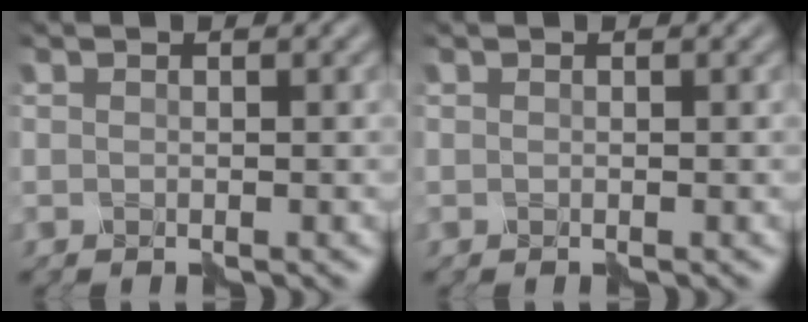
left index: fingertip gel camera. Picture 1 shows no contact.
{"total": 0.0}